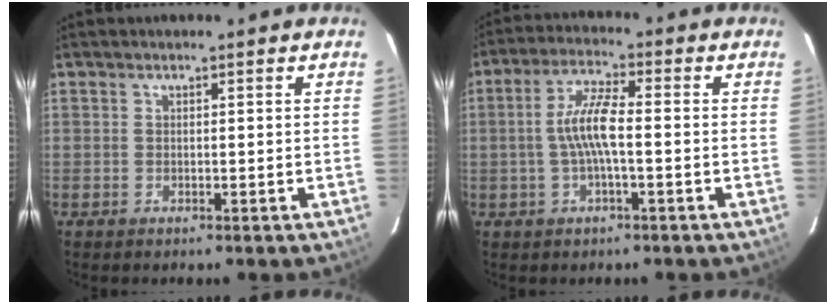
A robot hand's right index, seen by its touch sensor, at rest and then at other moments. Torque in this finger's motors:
{"motor_torque": [1.08, -0.25, 0.71, 0.18]}